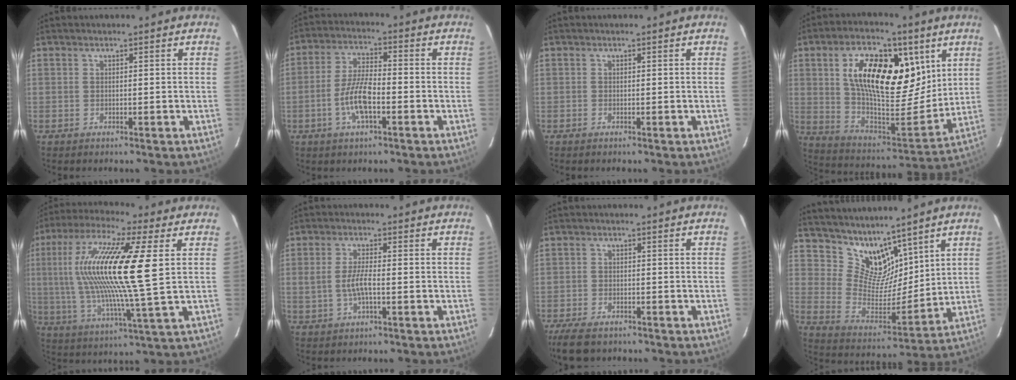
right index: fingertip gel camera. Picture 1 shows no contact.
{"total": 8.0, "force": [-3.0, 2.4, 7.0], "torque": [-0.146, 0.003, -0.057]}
{"total": 0.0}
{"total": 22.4, "force": [8.3, 11.1, 17.5], "torque": [-0.306, 0.011, 0.147]}
{"total": 20.7, "force": [4.3, 2.6, 20.1], "torque": [-0.373, 0.011, 0.075]}
{"total": 4.4, "force": [-0.9, 1.1, 4.1], "torque": [-0.081, -0.001, -0.014]}
{"total": 7.0, "force": [-5.4, 3.2, 3.1], "torque": [-0.086, -0.010, -0.097]}
{"total": 11.2, "force": [9.1, 5.7, 3.3], "torque": [-0.059, -0.008, 0.184]}